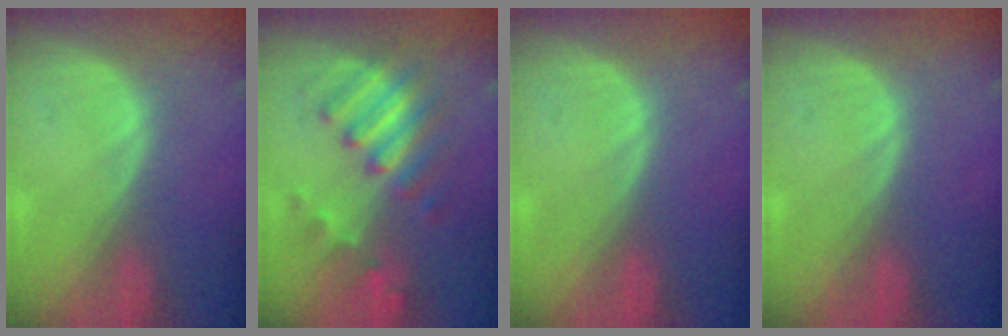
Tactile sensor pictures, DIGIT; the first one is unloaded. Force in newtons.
{"total": 7.7, "press": 7.7, "slide": 0.7}
{"total": 0.0}
{"total": 0.0}